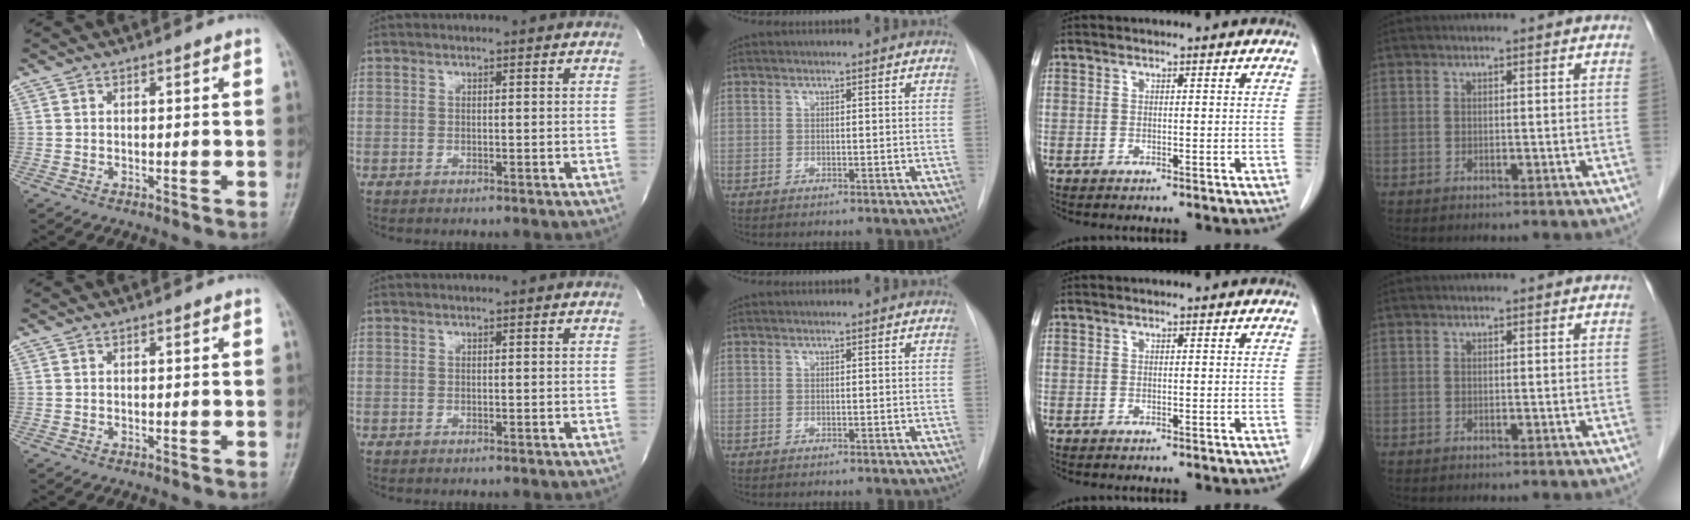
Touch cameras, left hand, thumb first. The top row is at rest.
{}